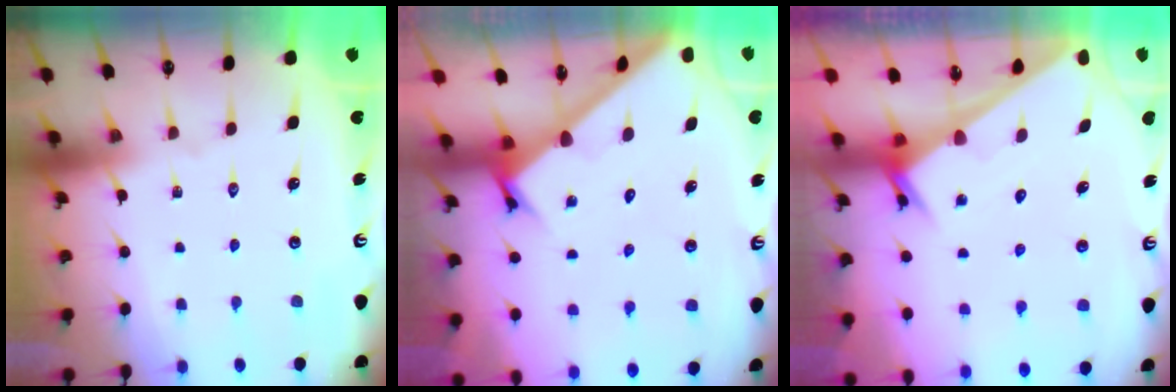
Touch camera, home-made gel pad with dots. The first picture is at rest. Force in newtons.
{"total": 2.4, "press": 2.4, "slide": 0.2}
{"total": 2.5, "press": 2.5, "slide": 0.1}